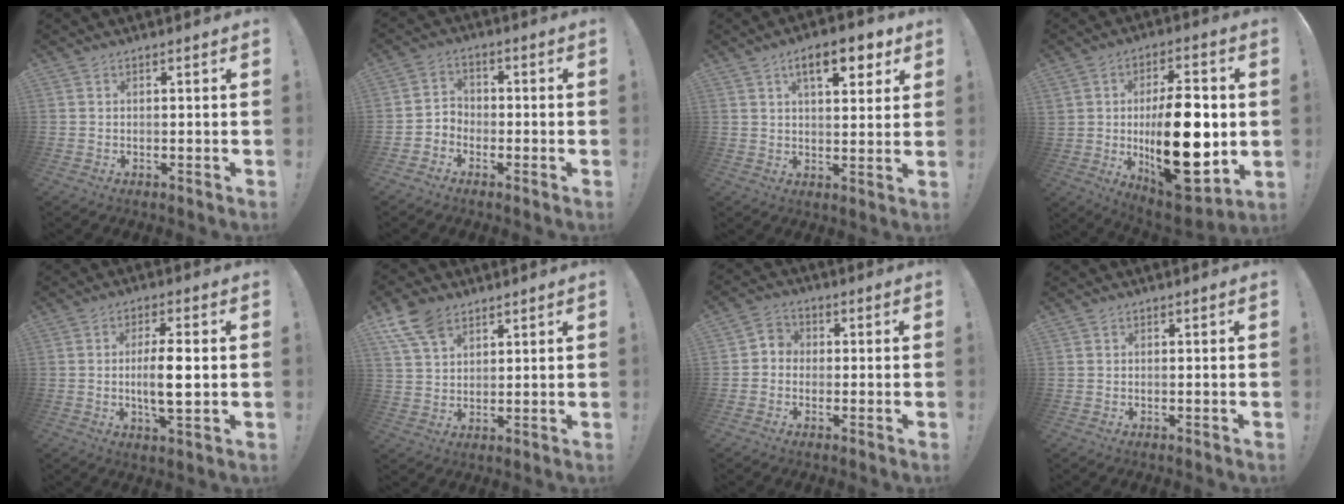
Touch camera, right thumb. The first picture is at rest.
{"total": 4.4, "force": [-2.9, 3.2, 0.7], "torque": [-0.023, 0.019, -0.054]}
{"total": 11.1, "force": [5.5, 4.4, 8.6], "torque": [-0.115, -0.015, 0.088]}
{"total": 23.8, "force": [-1.8, 12.1, 20.5], "torque": [-0.334, -0.009, -0.019]}
{"total": 8.8, "force": [-0.5, 2.1, 8.5], "torque": [-0.159, -0.006, -0.017]}
{"total": 9.5, "force": [6.1, 5.6, 4.6], "torque": [-0.084, -0.021, 0.121]}
{"total": 4.1, "force": [-1.5, 3.5, 1.5], "torque": [-0.026, 0.017, -0.026]}
{"total": 0.0}